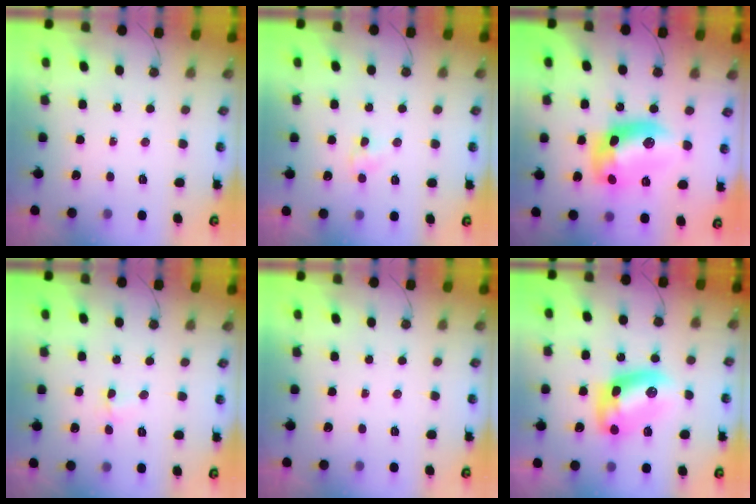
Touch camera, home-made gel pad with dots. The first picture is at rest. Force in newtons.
{"total": 3.0, "press": 2.9, "slide": 0.3}
{"total": 13.6, "press": 13.6, "slide": 0.9}
{"total": 2.6, "press": 2.5, "slide": 0.5}
{"total": 0.0}
{"total": 12.2, "press": 12.2, "slide": 0.7}